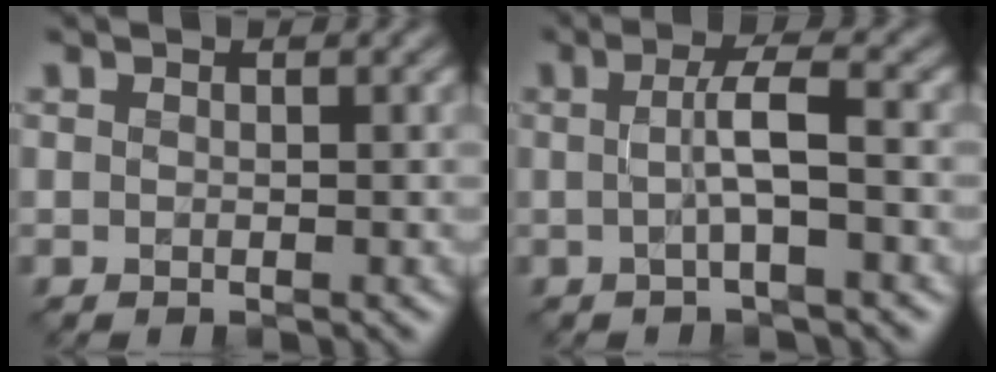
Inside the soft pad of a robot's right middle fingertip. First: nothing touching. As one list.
[{"total": 3.2, "force": [-0.1, 0.4, 3.2], "torque": [-0.059, 0.003, -0.005]}]